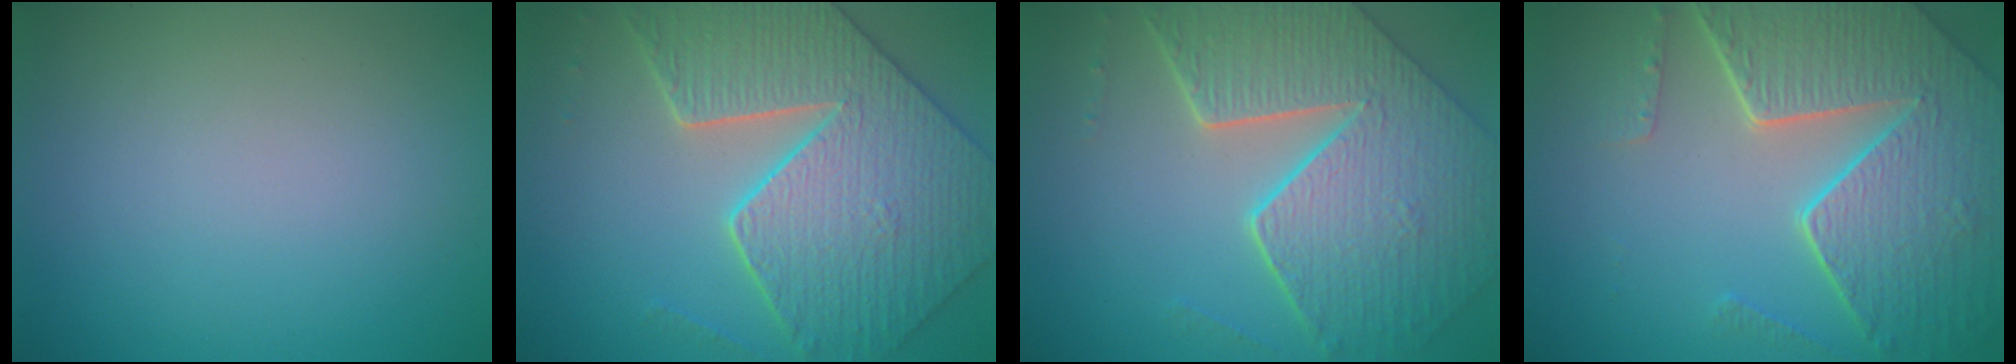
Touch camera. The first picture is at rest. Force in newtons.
{"total": 7.7, "press": 6.6, "slide": 4.0}
{"total": 9.1, "press": 6.5, "slide": 6.3}
{"total": 8.1, "press": 5.9, "slide": 5.5}